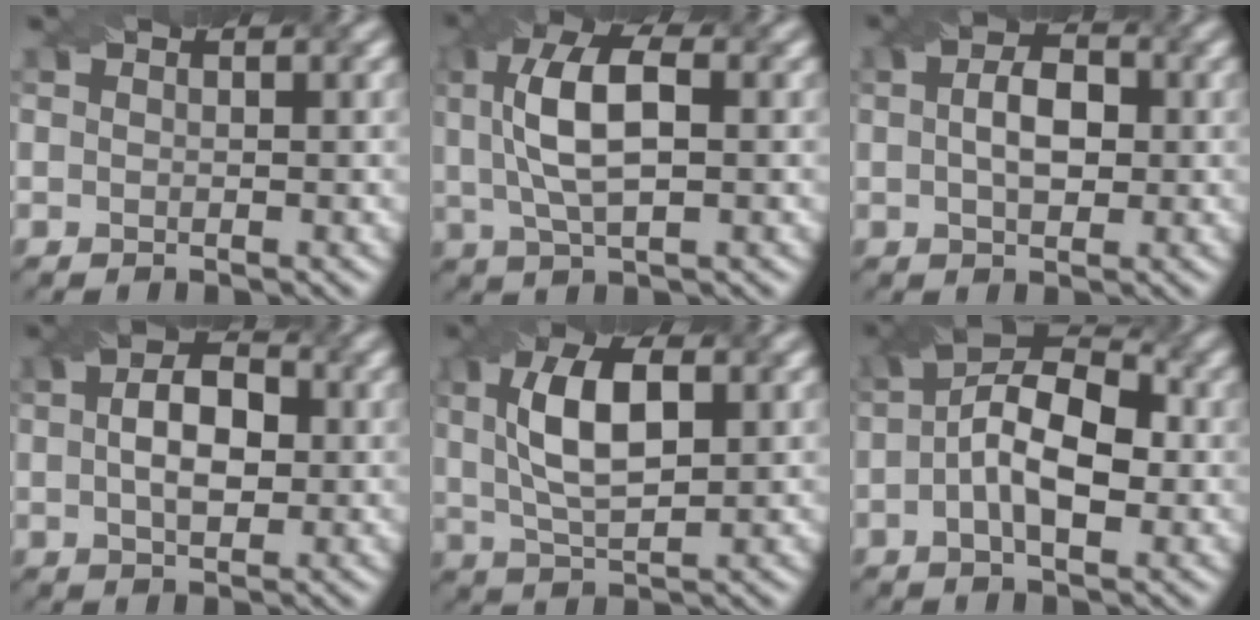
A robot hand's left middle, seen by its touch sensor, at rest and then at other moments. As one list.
[{"total": 6.1, "force": [0.3, 2.7, 5.4], "torque": [-0.105, 0.017, 0.016]}, {"total": 3.3, "force": [-0.3, 2.2, 2.5], "torque": [-0.035, 0.009, 0.004]}, {"total": 4.5, "force": [-0.1, 2.9, 3.5], "torque": [-0.048, 0.012, 0.007]}, {"total": 6.5, "force": [0.8, 3.1, 5.7], "torque": [-0.103, 0.014, 0.026]}, {"total": 7.1, "force": [-0.9, 3.6, 6.0], "torque": [-0.093, 0.022, -0.011]}]